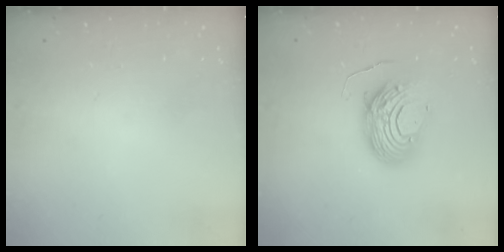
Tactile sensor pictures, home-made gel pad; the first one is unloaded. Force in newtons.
{"total": 11.5, "press": 11.5, "slide": 1.1}